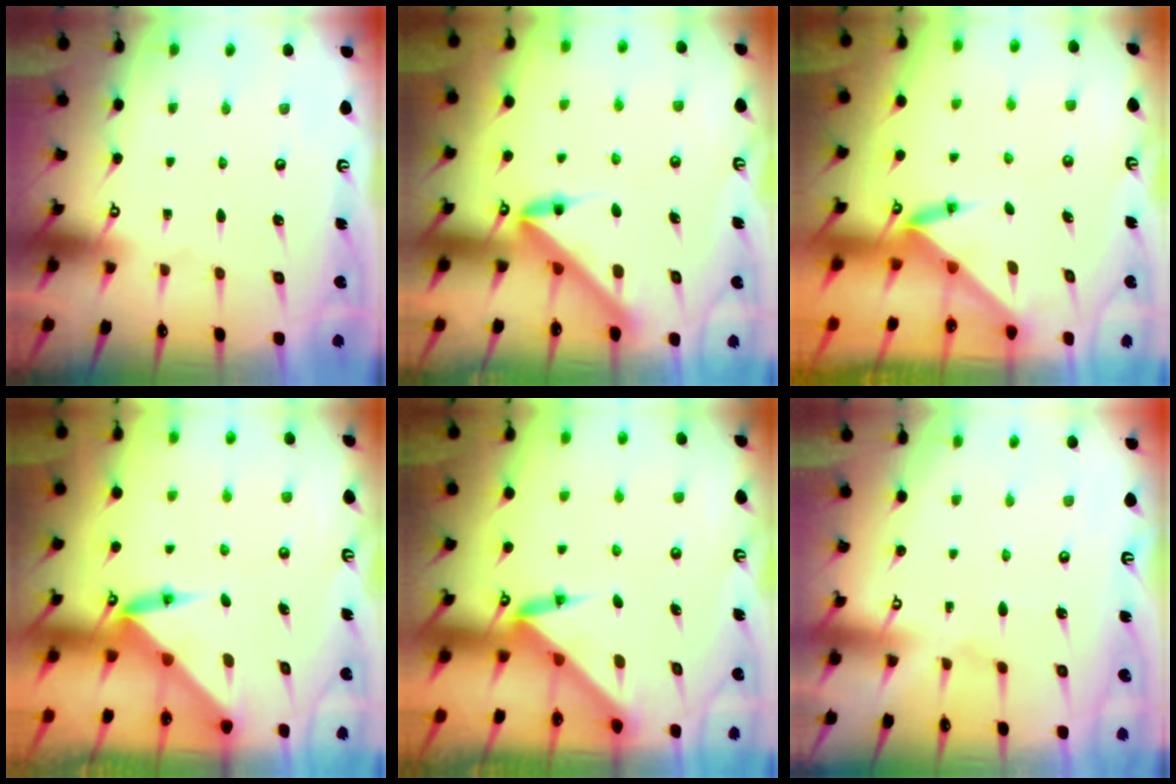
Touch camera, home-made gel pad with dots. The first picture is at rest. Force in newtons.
{"total": 5.1, "press": 5.0, "slide": 0.4}
{"total": 3.4, "press": 3.4, "slide": 0.3}
{"total": 4.2, "press": 4.2, "slide": 0.3}
{"total": 3.0, "press": 3.0, "slide": 0.1}
{"total": 2.5, "press": 2.4, "slide": 0.5}